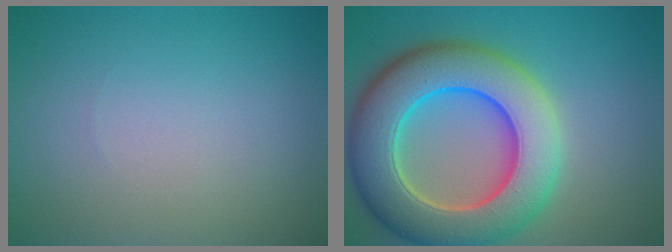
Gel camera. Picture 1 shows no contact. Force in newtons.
{"total": 11.8, "press": 11.7, "slide": 0.9}